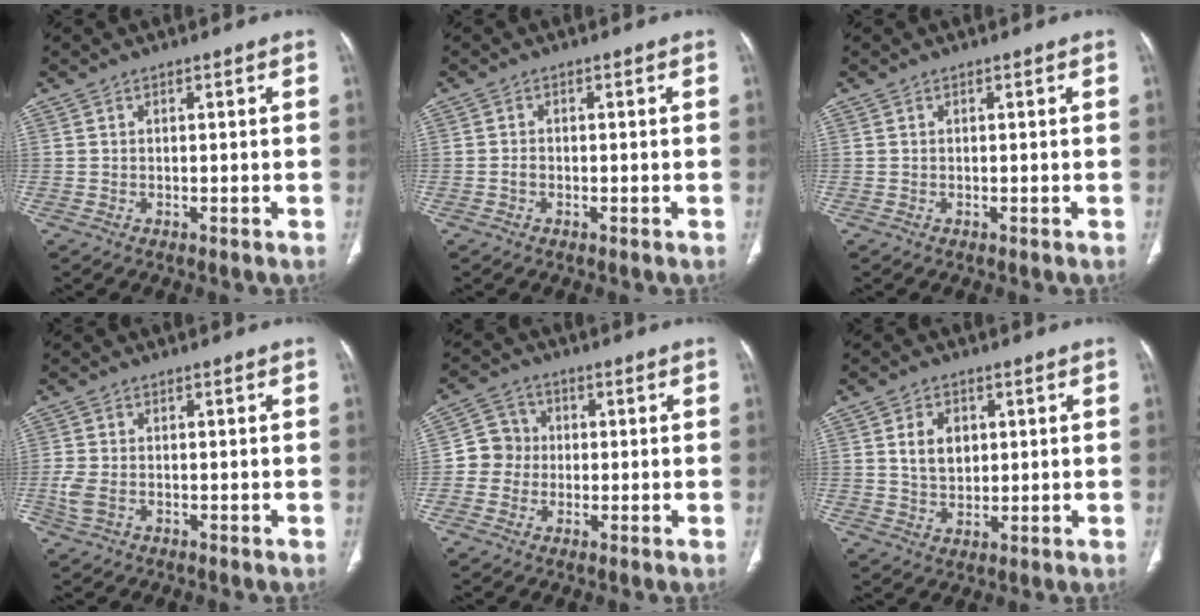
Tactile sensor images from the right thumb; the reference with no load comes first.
{"total": 1.0, "force": [-0.4, 0.7, 0.6], "torque": [-0.009, 0.004, -0.009]}
{"total": 0.0}
{"total": 3.4, "force": [-1.2, 2.3, 2.3], "torque": [-0.065, 0.003, -0.021]}
{"total": 6.0, "force": [-0.5, 5.7, 1.6], "torque": [0.001, 0.016, -0.022]}
{"total": 6.2, "force": [1.6, 4.5, 3.9], "torque": [-0.043, -0.011, 0.033]}